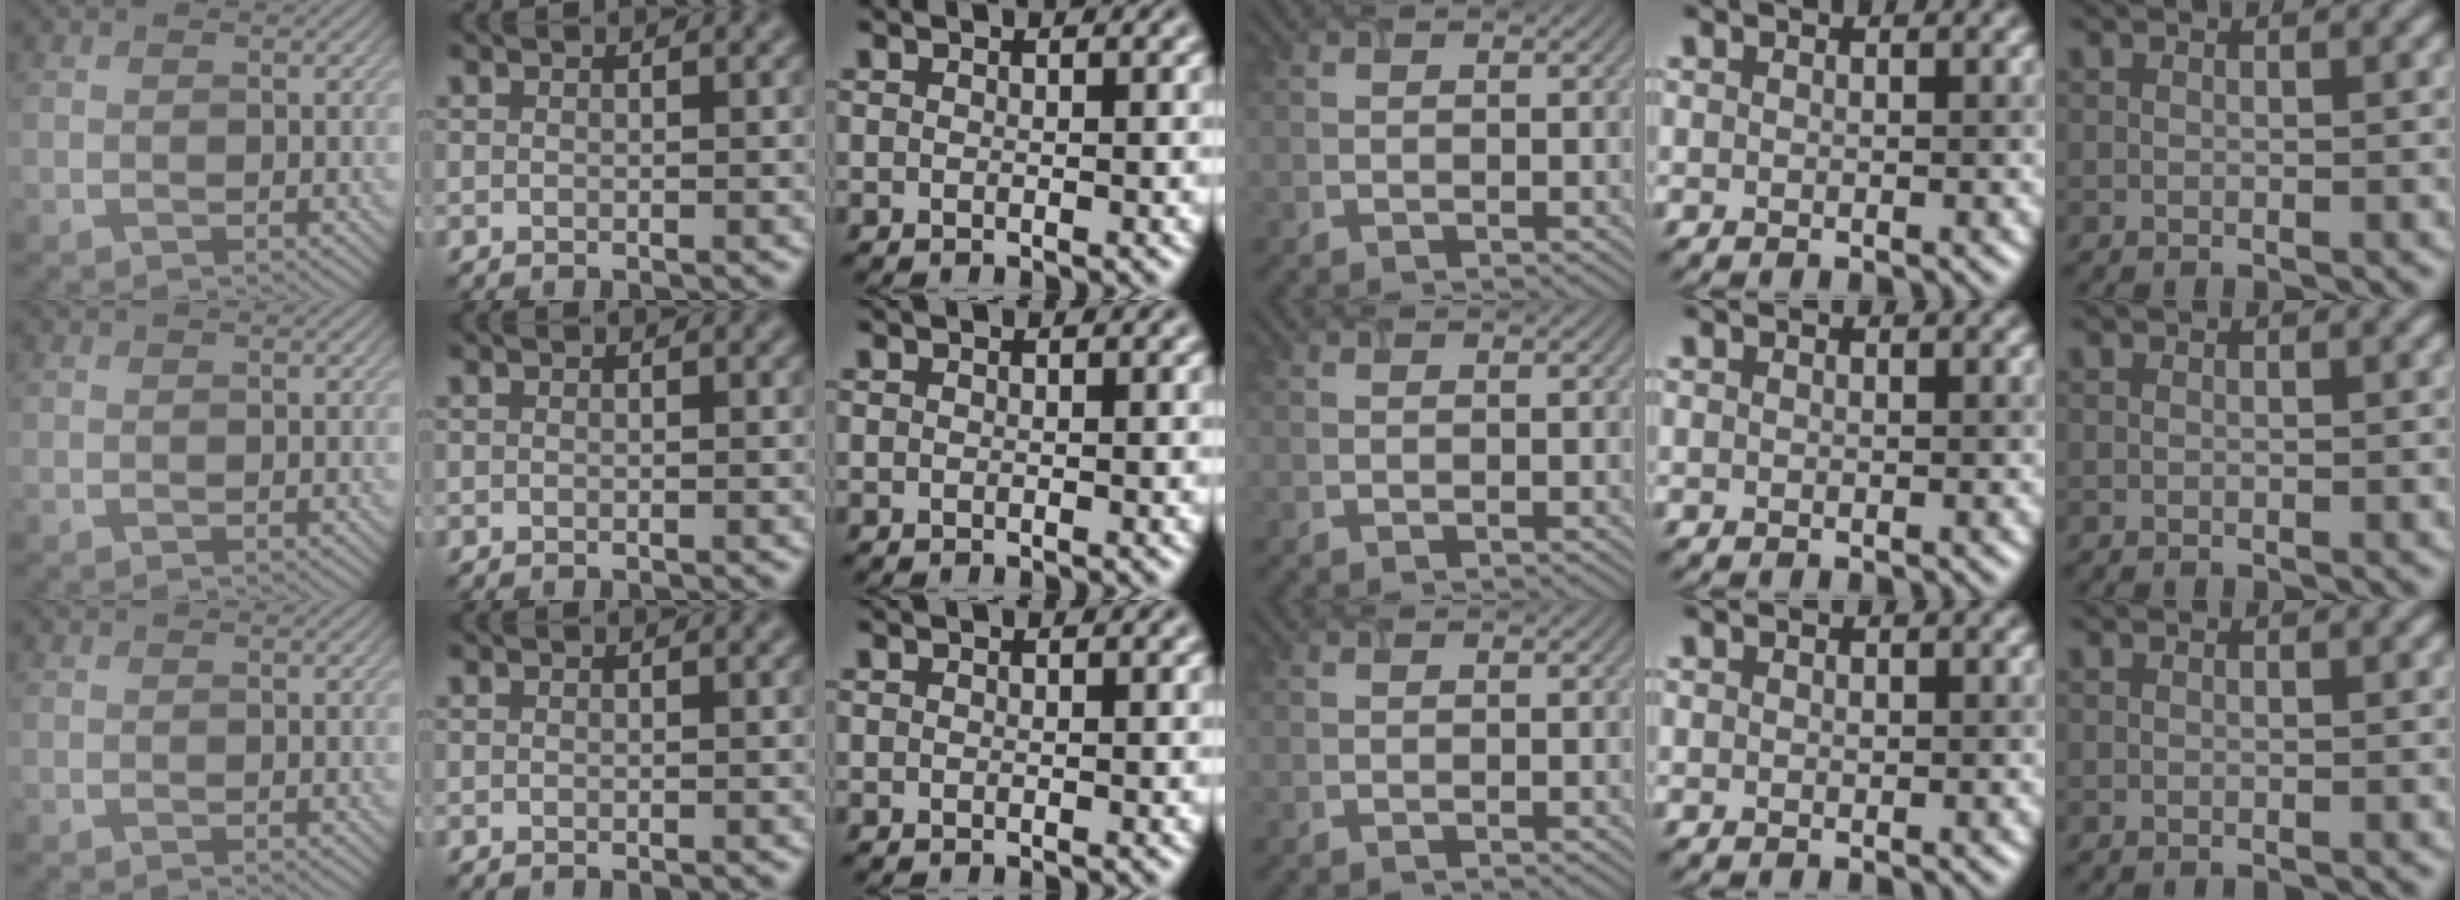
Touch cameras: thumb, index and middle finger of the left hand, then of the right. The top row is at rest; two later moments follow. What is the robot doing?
{"motion": "close", "object": "airpods case & airpods"}